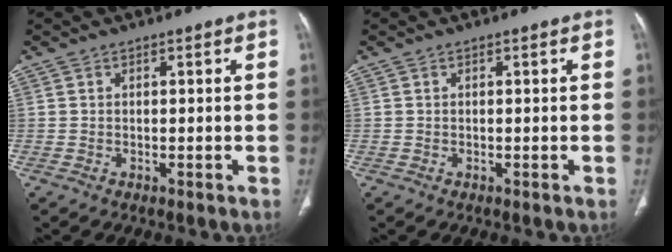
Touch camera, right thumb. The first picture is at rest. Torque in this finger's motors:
{"motor_torque": [0.10, 0.07, -0.17, 0.02, 0.05]}